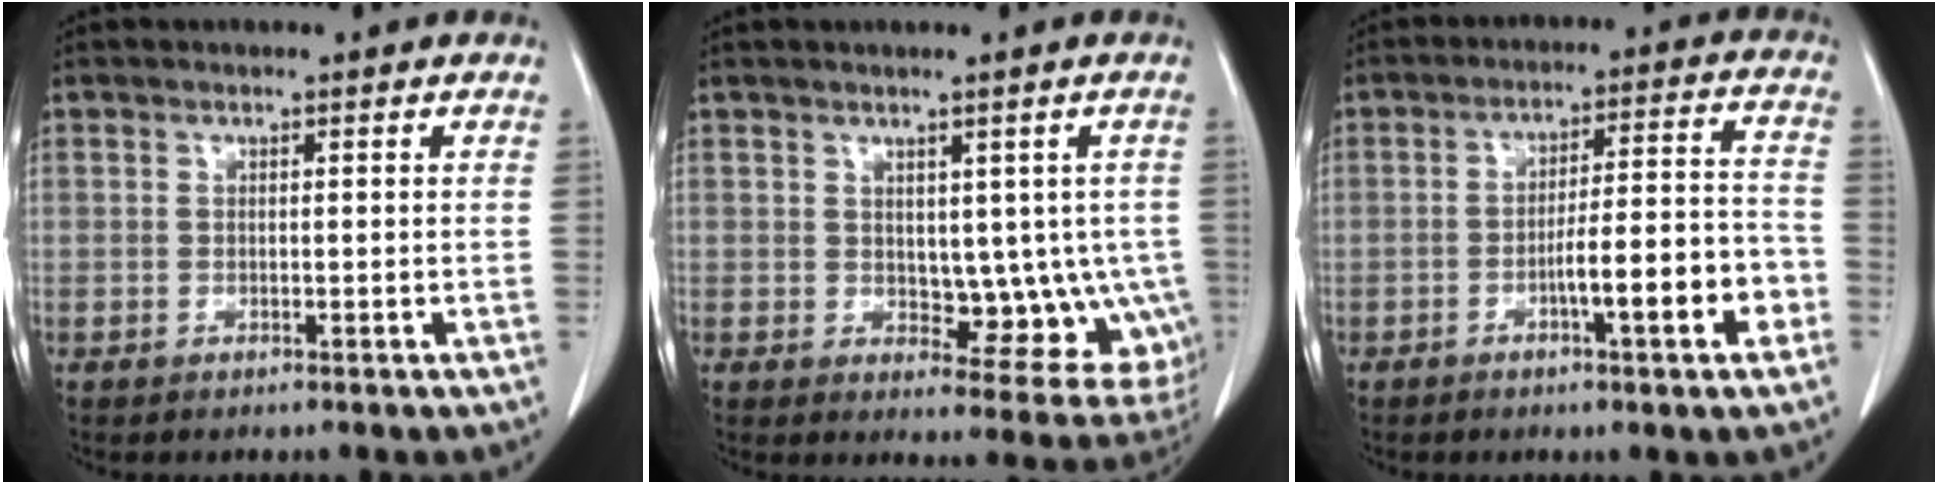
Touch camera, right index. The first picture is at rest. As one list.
[{"total": 9.5, "force": [-0.5, 5.8, 7.5], "torque": [-0.066, 0.008, 0.009]}, {"total": 10.7, "force": [-4.2, 1.1, 9.7], "torque": [-0.142, 0.017, -0.060]}]